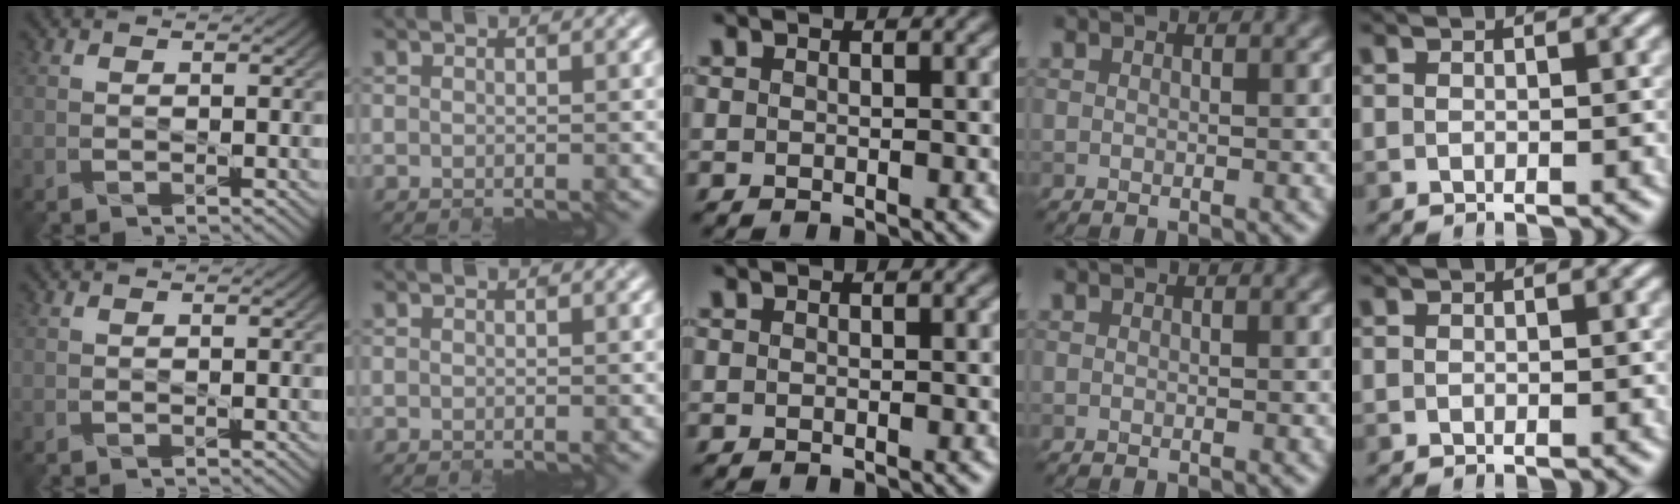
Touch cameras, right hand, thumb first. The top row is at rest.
{}